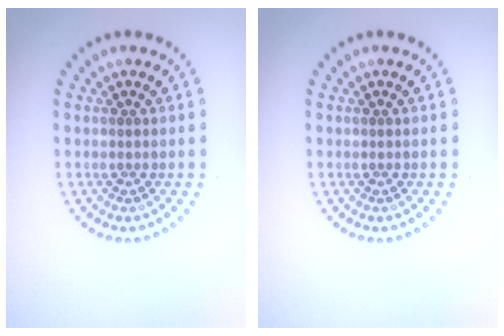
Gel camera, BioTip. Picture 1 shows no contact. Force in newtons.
{"total": 0.0}